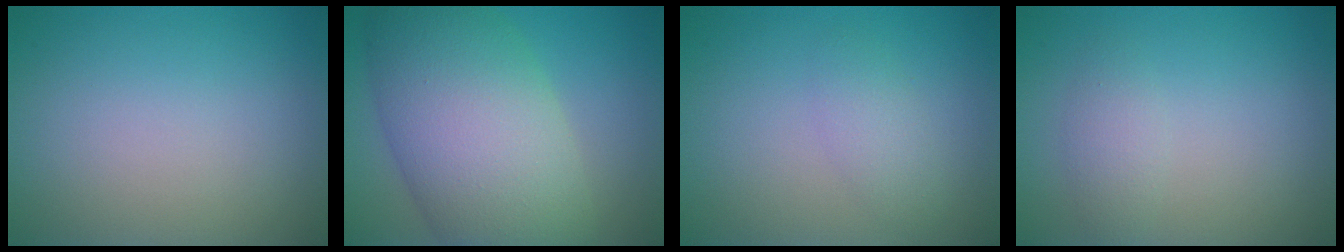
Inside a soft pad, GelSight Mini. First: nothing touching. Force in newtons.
{"total": 12.3, "press": 12.3, "slide": 0.7}
{"total": 1.7, "press": 1.7, "slide": 0.1}
{"total": 1.6, "press": 1.6, "slide": 0.0}